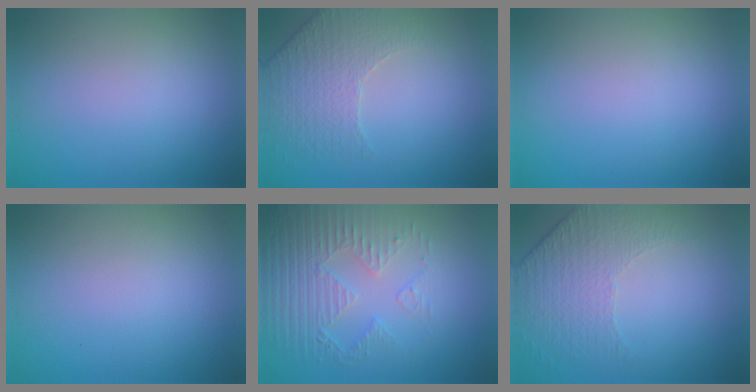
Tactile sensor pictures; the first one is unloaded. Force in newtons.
{"total": 2.6, "press": 2.4, "slide": 1.0}
{"total": 0.0}
{"total": 0.0}
{"total": 4.0, "press": 3.6, "slide": 1.8}
{"total": 4.7, "press": 3.1, "slide": 3.5}